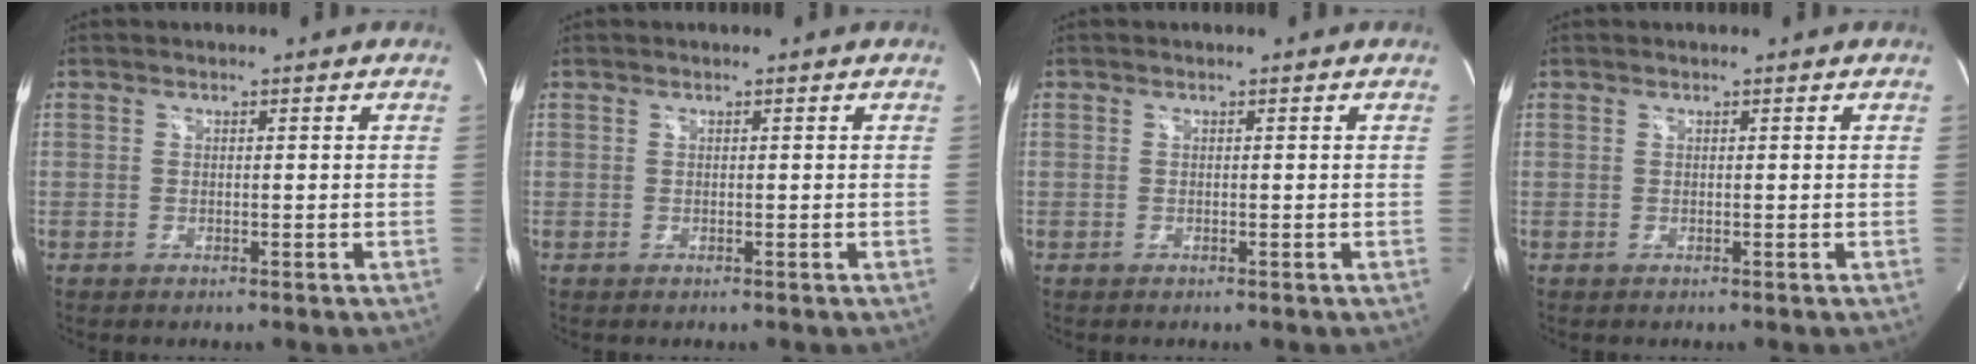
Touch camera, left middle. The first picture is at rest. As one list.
[{"total": 0.0}, {"total": 0.0}, {"total": 0.0}]